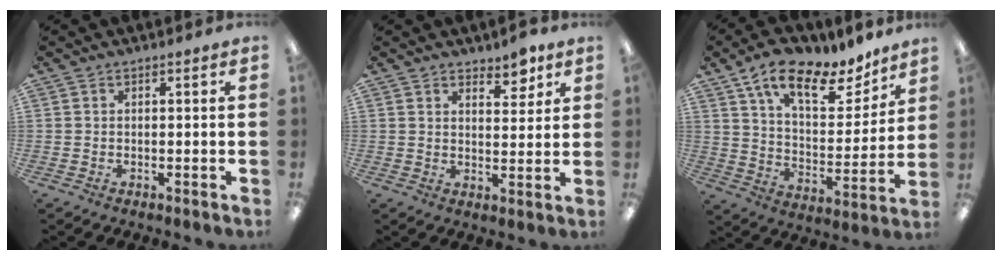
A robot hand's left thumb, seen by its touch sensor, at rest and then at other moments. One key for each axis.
{"total": 5.3, "fx": 4.4, "fy": 2.2, "fz": 1.8, "tx": -0.005, "ty": -0.030, "tz": 0.073}
{"total": 17.2, "fx": 11.9, "fy": 7.1, "fz": 10.2, "tx": -0.165, "ty": -0.073, "tz": 0.204}